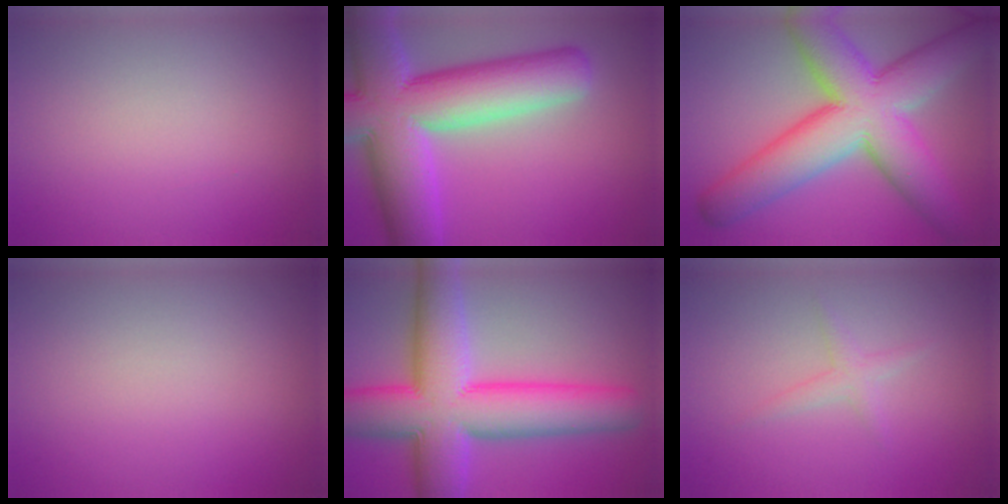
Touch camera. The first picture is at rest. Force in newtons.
{"total": 14.1, "press": 14.1, "slide": 0.9}
{"total": 12.6, "press": 12.6, "slide": 0.4}
{"total": 0.0}
{"total": 12.6, "press": 12.6, "slide": 0.5}
{"total": 1.3, "press": 1.3, "slide": 0.1}